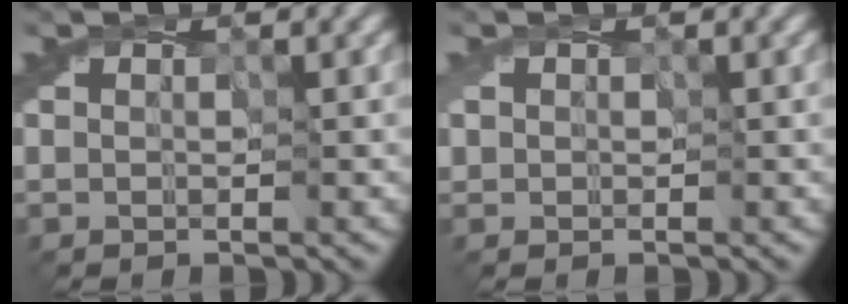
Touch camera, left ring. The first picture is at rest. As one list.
[{"total": 0.6, "force": [0.0, 0.5, -0.3], "torque": [0.008, -0.003, -0.003]}]